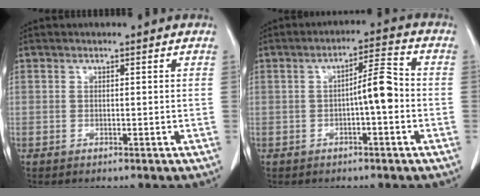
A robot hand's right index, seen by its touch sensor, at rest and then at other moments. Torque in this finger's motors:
{"motor_torque": [0.84, -0.27, 0.17, 0.04]}